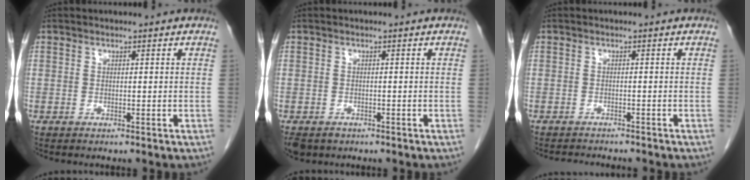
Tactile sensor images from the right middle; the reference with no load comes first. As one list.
[{"total": 5.2, "force": [-3.3, 3.6, 1.8], "torque": [-0.042, -0.005, -0.050]}, {"total": 3.9, "force": [-3.7, 0.7, 1.0], "torque": [-0.016, -0.009, -0.050]}]